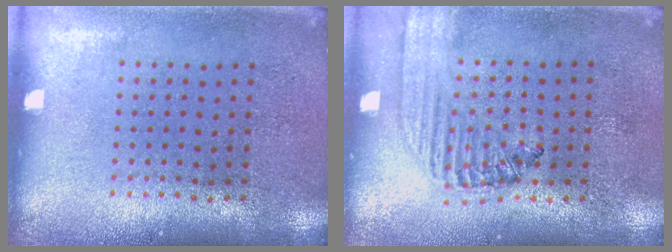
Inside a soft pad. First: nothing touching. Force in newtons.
{"total": 1.4, "press": 1.2, "slide": 0.6}